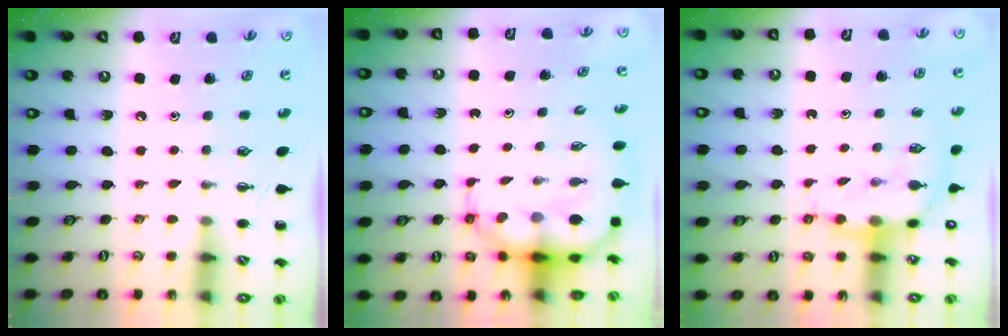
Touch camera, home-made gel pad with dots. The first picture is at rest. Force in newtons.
{"total": 8.7, "press": 8.3, "slide": 2.7}
{"total": 7.9, "press": 7.8, "slide": 1.5}